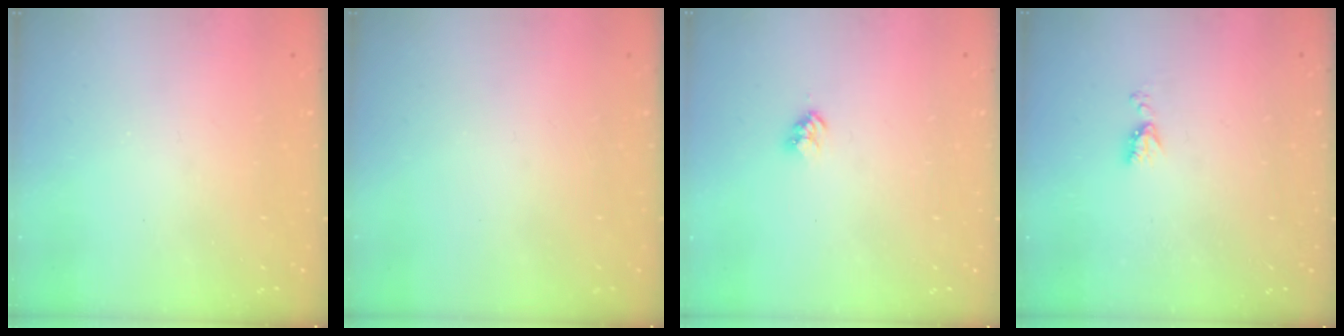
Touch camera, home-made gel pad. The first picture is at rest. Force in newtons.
{"total": 0.0}
{"total": 2.8, "press": 2.8, "slide": 0.4}
{"total": 5.6, "press": 5.5, "slide": 0.8}